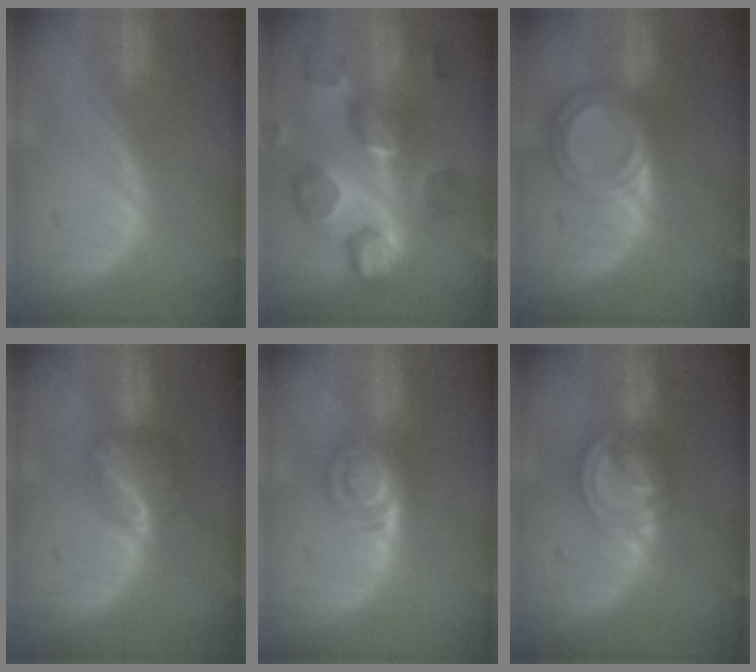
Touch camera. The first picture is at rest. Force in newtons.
{"total": 11.9, "press": 10.9, "slide": 4.6}
{"total": 6.9, "press": 6.1, "slide": 3.1}
{"total": 6.4, "press": 5.6, "slide": 3.1}
{"total": 6.3, "press": 5.5, "slide": 3.1}
{"total": 7.7, "press": 6.7, "slide": 3.8}